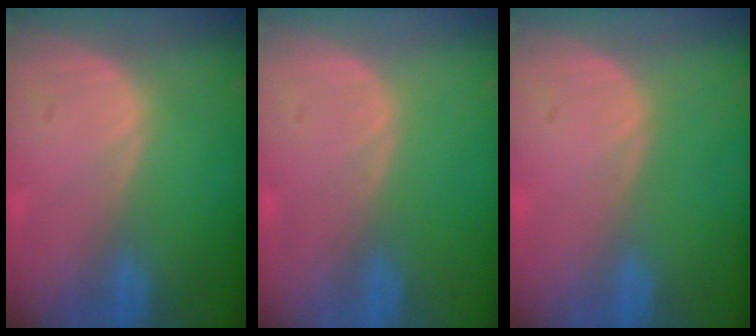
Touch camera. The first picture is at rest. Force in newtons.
{"total": 0.0}
{"total": 0.0}